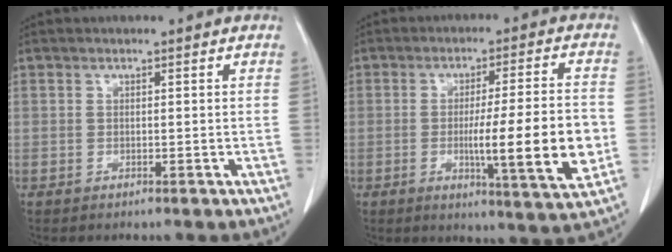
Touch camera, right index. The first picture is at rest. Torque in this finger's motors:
{"motor_torque": [1.31, -0.83, 0.85, 0.11]}